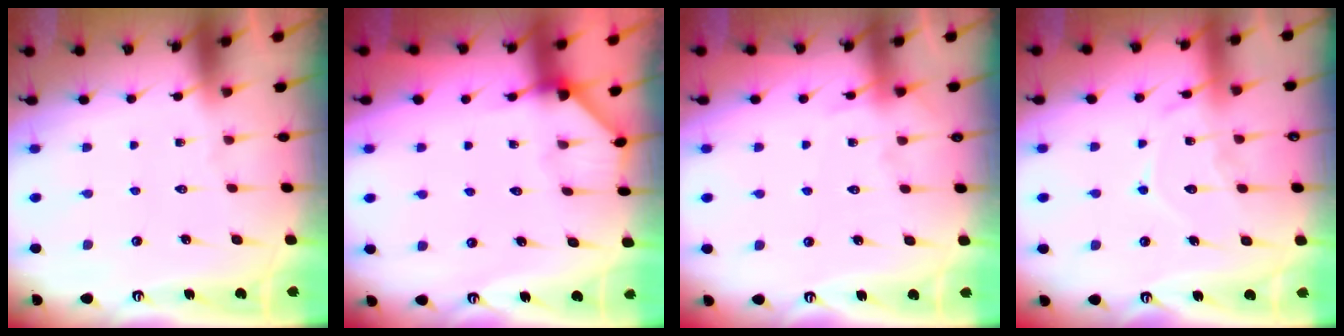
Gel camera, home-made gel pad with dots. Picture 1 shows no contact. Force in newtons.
{"total": 2.5, "press": 2.5, "slide": 0.2}
{"total": 5.9, "press": 5.8, "slide": 0.7}
{"total": 11.9, "press": 11.8, "slide": 1.1}